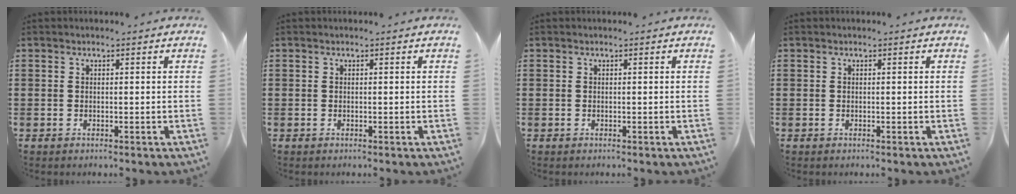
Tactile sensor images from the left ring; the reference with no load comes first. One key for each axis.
{"total": 0.0}
{"total": 0.0}
{"total": 0.0}